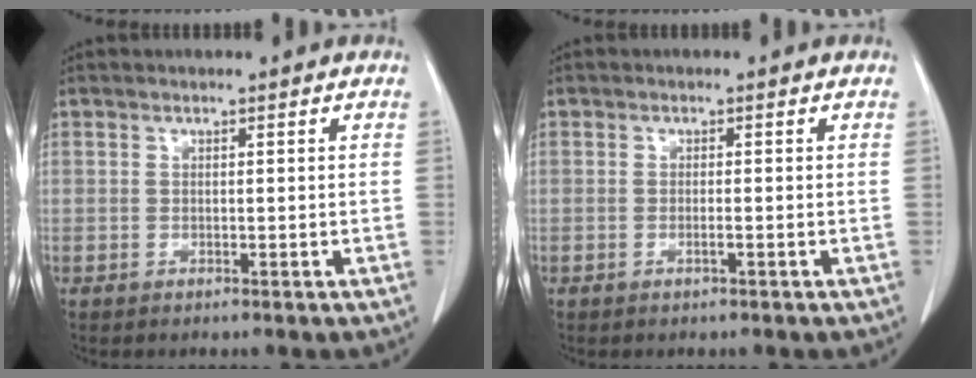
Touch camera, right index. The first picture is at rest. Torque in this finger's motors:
{"motor_torque": [-0.16, -0.05, -0.09, -0.01]}